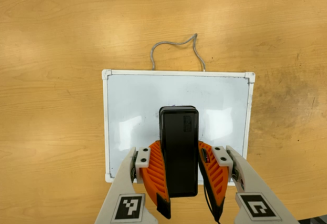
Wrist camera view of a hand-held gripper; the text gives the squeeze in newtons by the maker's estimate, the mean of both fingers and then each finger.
{"total": 6.0, "left": 5.2, "right": 6.8}